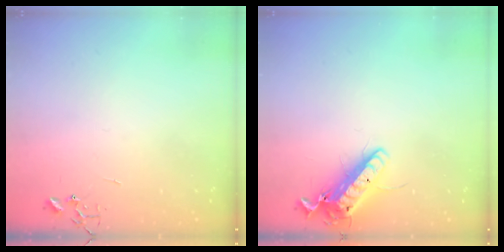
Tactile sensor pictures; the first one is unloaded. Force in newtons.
{"total": 15.6, "press": 15.4, "slide": 2.8}